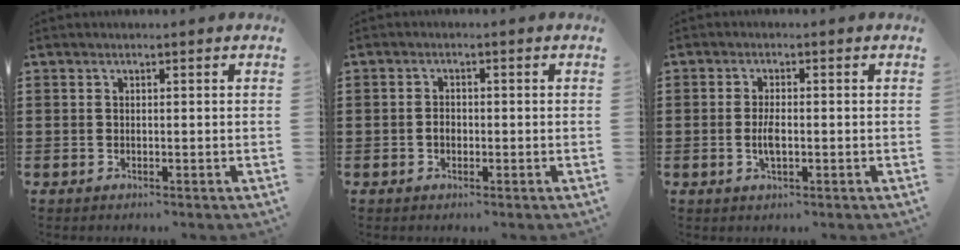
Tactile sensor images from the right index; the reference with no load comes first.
{"total": 1.5, "force": [-0.4, 1.0, 1.1], "torque": [-0.023, 0.001, -0.008]}
{"total": 3.1, "force": [-0.6, 1.0, 2.9], "torque": [-0.060, -0.002, -0.013]}